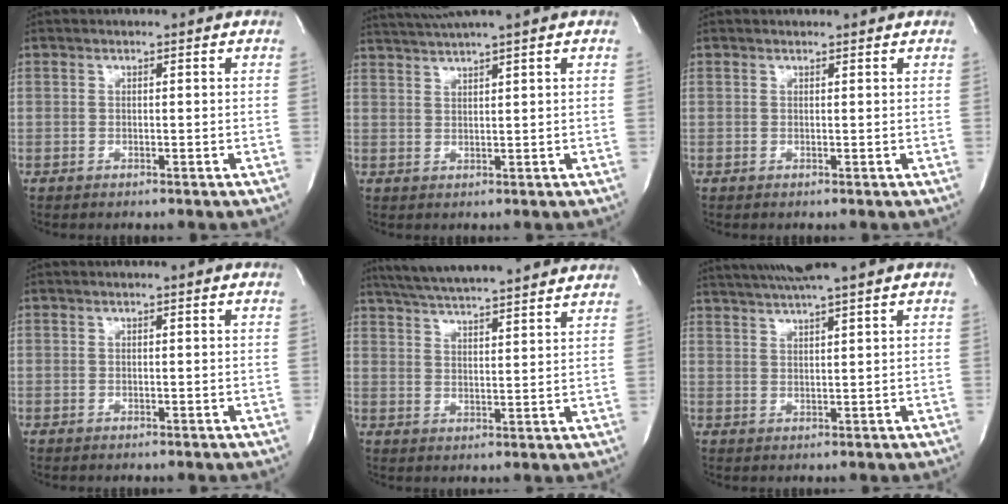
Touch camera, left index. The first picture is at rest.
{"total": 5.4, "force": [4.7, -1.7, 2.2], "torque": [-0.040, 0.013, 0.085]}
{"total": 2.2, "force": [2.1, 0.5, 0.3], "torque": [-0.010, 0.010, 0.020]}
{"total": 0.9, "force": [0.8, 0.0, 0.3], "torque": [-0.010, 0.004, 0.008]}
{"total": 21.0, "force": [19.0, 1.7, 8.9], "torque": [-0.153, 0.021, 0.262]}
{"total": 9.0, "force": [7.8, -0.9, 4.4], "torque": [-0.082, 0.024, 0.118]}